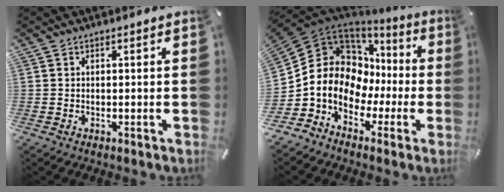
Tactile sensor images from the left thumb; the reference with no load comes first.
{"total": 12.6, "force": [-1.2, 11.5, 5.1], "torque": [-0.123, -0.028, -0.022]}